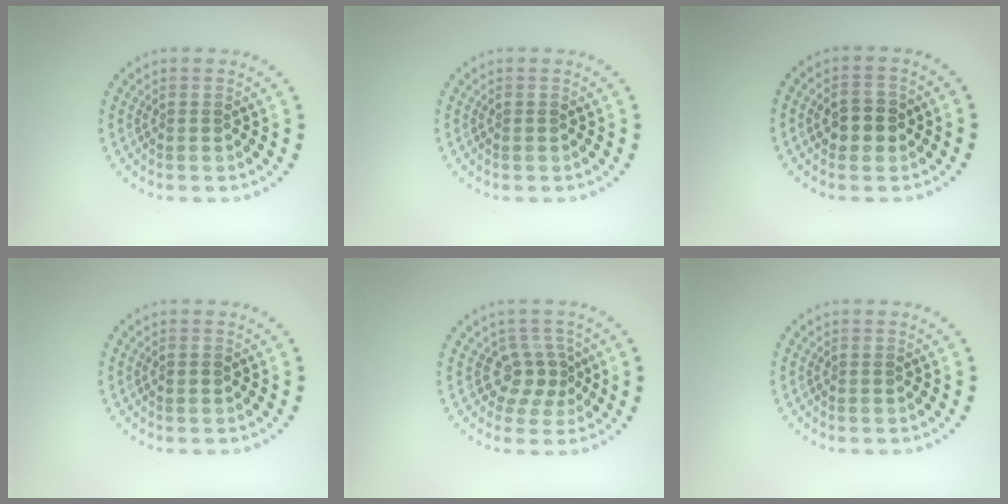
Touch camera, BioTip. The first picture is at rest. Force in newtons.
{"total": 0.0}
{"total": 2.5, "press": 2.5, "slide": 0.2}
{"total": 0.6, "press": 0.6, "slide": 0.1}
{"total": 2.5, "press": 1.8, "slide": 1.7}
{"total": 0.0}